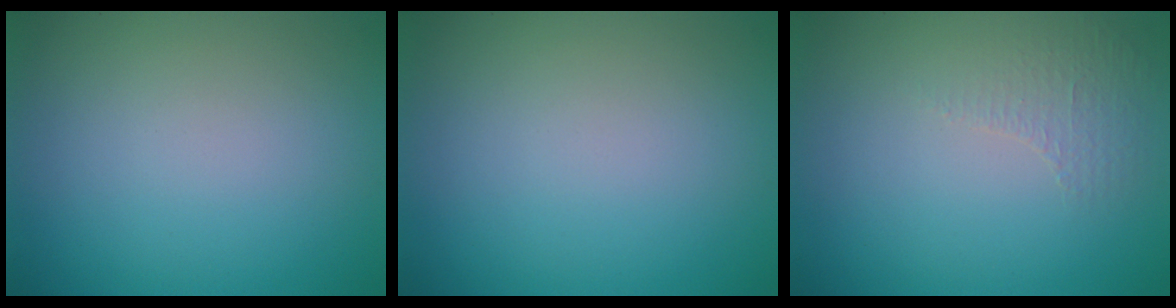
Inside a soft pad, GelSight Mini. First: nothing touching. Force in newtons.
{"total": 0.0}
{"total": 0.9, "press": 0.5, "slide": 0.8}